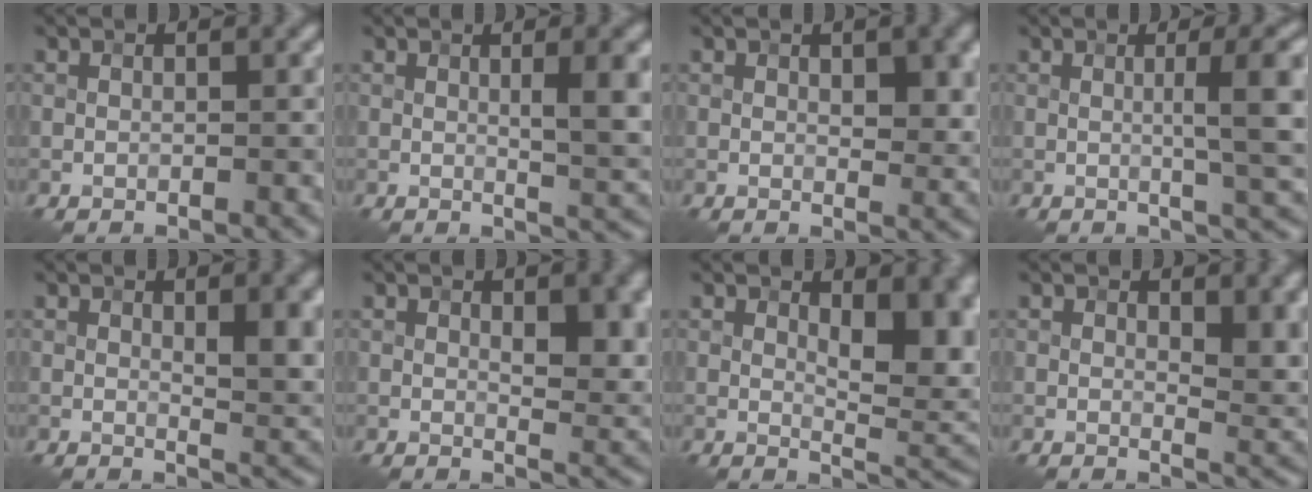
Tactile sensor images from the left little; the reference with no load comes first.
{"total": 4.9, "force": [0.6, 0.9, 4.8], "torque": [-0.069, 0.001, 0.010]}
{"total": 3.8, "force": [0.8, 1.6, 3.4], "torque": [-0.041, -0.001, 0.015]}
{"total": 5.8, "force": [0.2, 1.0, 5.7], "torque": [-0.081, 0.009, 0.004]}
{"total": 5.4, "force": [1.2, 1.6, 5.0], "torque": [-0.064, -0.002, 0.021]}
{"total": 5.9, "force": [1.4, 2.4, 5.2], "torque": [-0.064, -0.003, 0.026]}
{"total": 8.2, "force": [1.3, 3.4, 7.4], "torque": [-0.098, -0.001, 0.025]}
{"total": 5.1, "force": [1.3, 1.9, 4.5], "torque": [-0.056, -0.004, 0.022]}